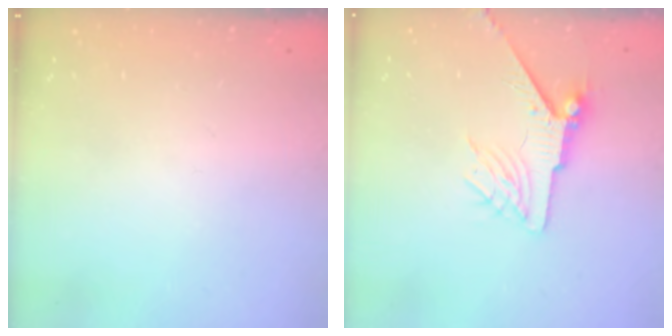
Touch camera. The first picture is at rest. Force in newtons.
{"total": 7.3, "press": 7.2, "slide": 1.0}